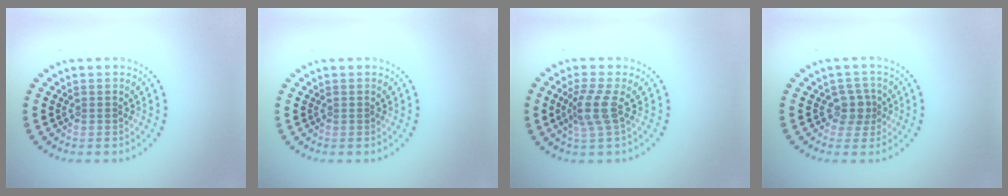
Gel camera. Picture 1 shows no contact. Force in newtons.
{"total": 0.0}
{"total": 2.6, "press": 2.0, "slide": 1.7}
{"total": 2.1, "press": 1.7, "slide": 1.2}